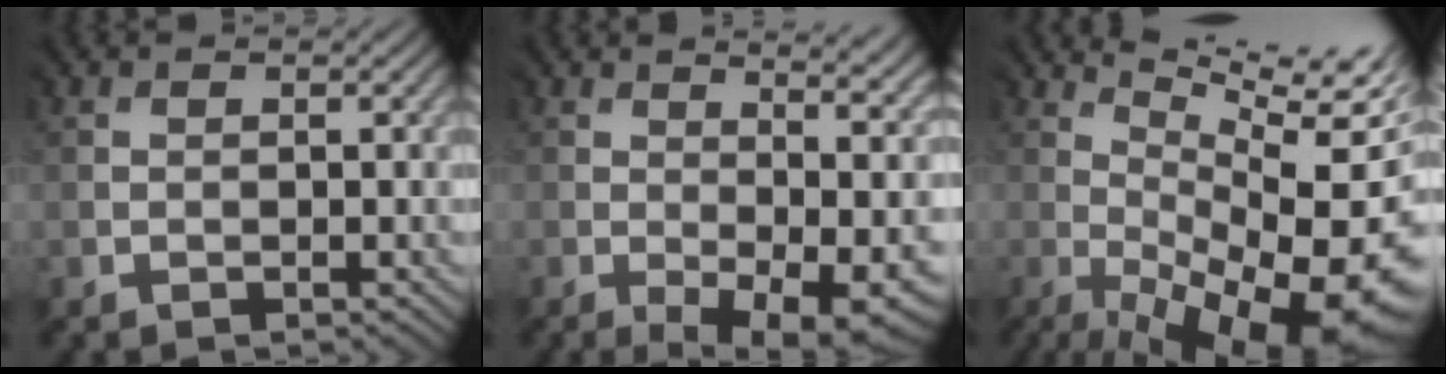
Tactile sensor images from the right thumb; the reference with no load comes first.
{"total": 14.4, "force": [0.1, 6.2, 13.0], "torque": [-0.139, 0.008, 0.033]}
{"total": 16.1, "force": [-0.9, 5.1, 15.3], "torque": [-0.169, 0.014, 0.027]}